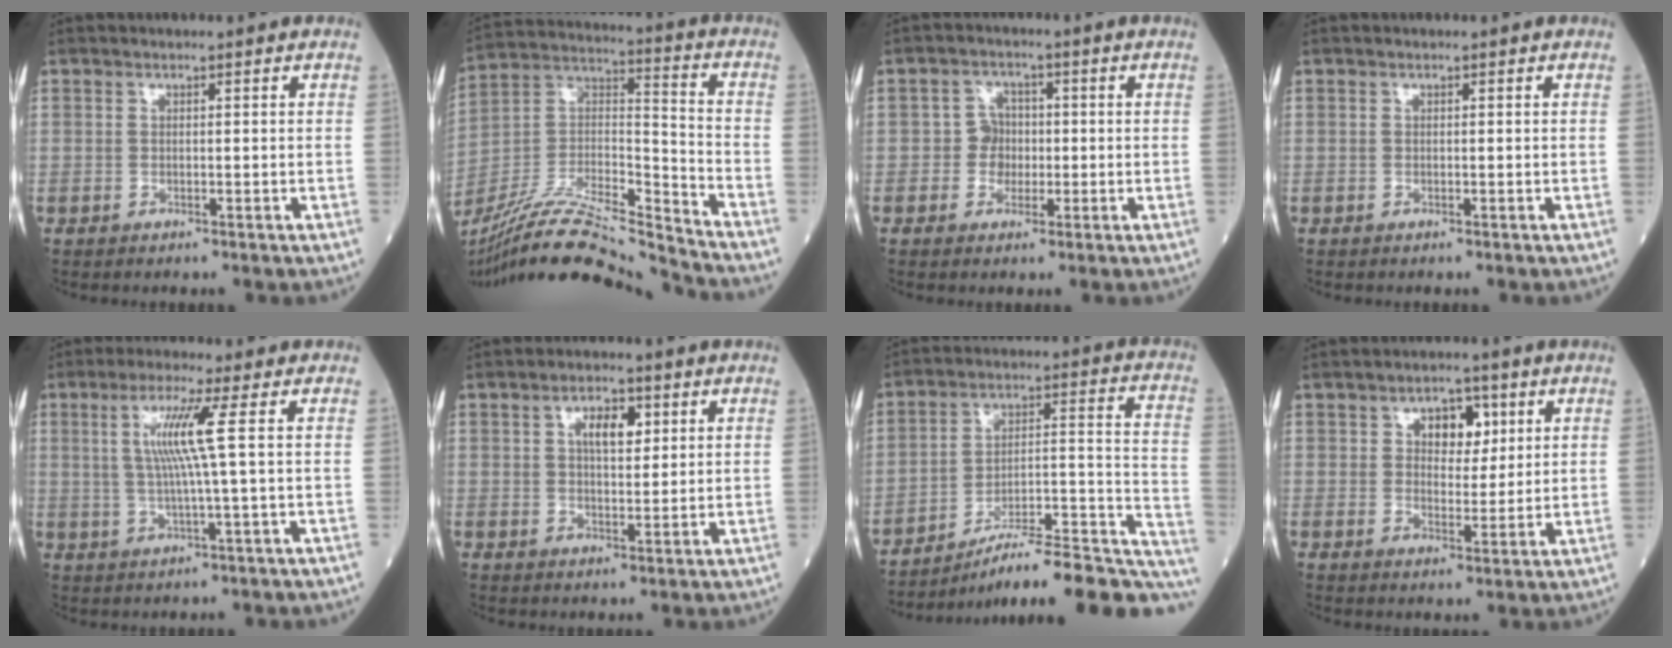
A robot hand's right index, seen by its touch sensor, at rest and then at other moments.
{"total": 20.8, "force": [-19.4, -0.1, 7.5], "torque": [-0.164, 0.012, -0.343]}
{"total": 3.5, "force": [-0.5, 3.2, 1.2], "torque": [-0.013, 0.008, -0.010]}
{"total": 0.0}
{"total": 7.0, "force": [1.5, -1.4, 6.7], "torque": [-0.136, 0.002, 0.034]}
{"total": 4.8, "force": [1.8, 2.1, 4.0], "torque": [-0.066, 0.006, 0.029]}
{"total": 23.0, "force": [-19.0, 2.6, 12.6], "torque": [-0.100, 0.029, -0.274]}
{"total": 5.5, "force": [2.2, 3.2, 3.8], "torque": [-0.051, 0.010, 0.034]}